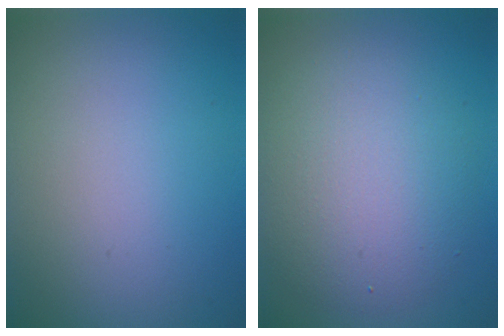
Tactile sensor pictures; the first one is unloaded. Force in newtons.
{"total": 5.7, "press": 5.7, "slide": 0.3}